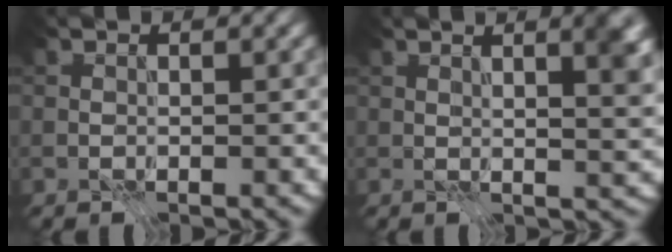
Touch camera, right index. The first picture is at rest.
{"total": 4.3, "force": [2.0, 0.9, 3.8], "torque": [-0.037, 0.002, 0.032]}